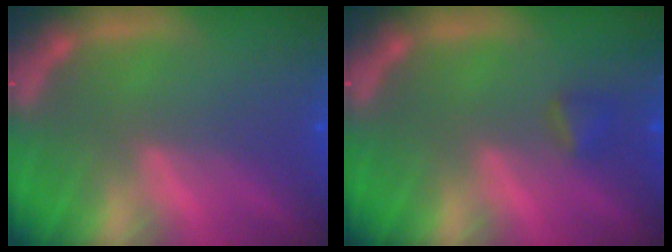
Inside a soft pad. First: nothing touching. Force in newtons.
{"total": 1.4}